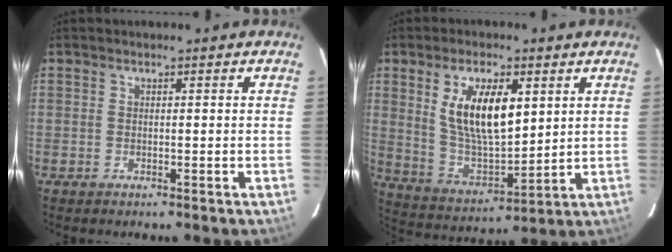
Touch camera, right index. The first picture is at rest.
{"total": 13.8, "force": [4.6, 5.8, 11.6], "torque": [-0.219, -0.001, 0.100]}